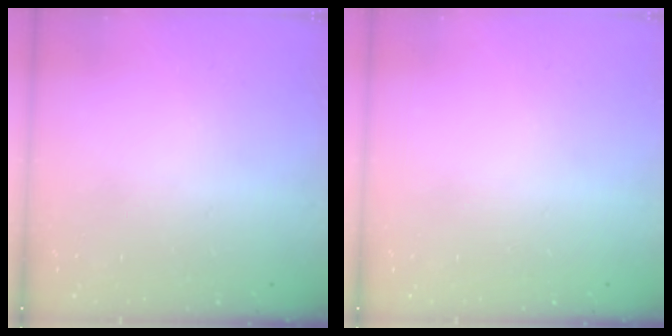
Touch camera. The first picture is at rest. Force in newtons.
{"total": 0.0}